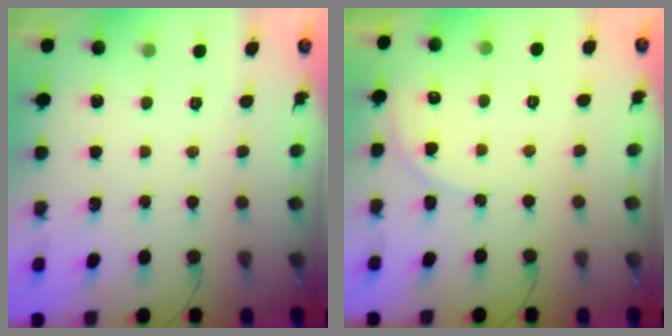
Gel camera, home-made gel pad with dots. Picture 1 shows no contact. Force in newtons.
{"total": 5.6, "press": 5.6, "slide": 0.2}